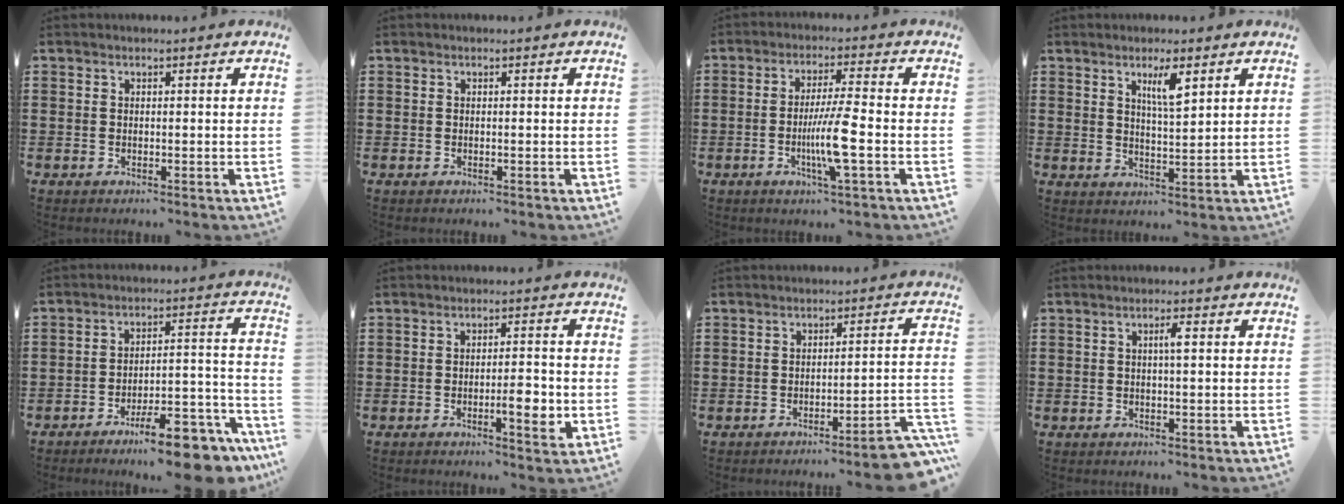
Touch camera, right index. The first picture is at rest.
{"total": 0.0}
{"total": 7.6, "force": [-2.0, 0.0, 7.3], "torque": [-0.142, -0.020, -0.041]}
{"total": 4.5, "force": [2.5, 0.9, 3.6], "torque": [-0.069, 0.002, 0.040]}
{"total": 11.3, "force": [-9.5, 1.6, 5.9], "torque": [-0.073, 0.039, -0.171]}
{"total": 5.0, "force": [-1.5, 1.1, 4.7], "torque": [-0.065, -0.002, -0.026]}
{"total": 4.6, "force": [-4.0, 0.1, 2.3], "torque": [-0.040, -0.012, -0.076]}
{"total": 1.8, "force": [0.3, 0.2, 1.8], "torque": [-0.034, 0.001, 0.003]}